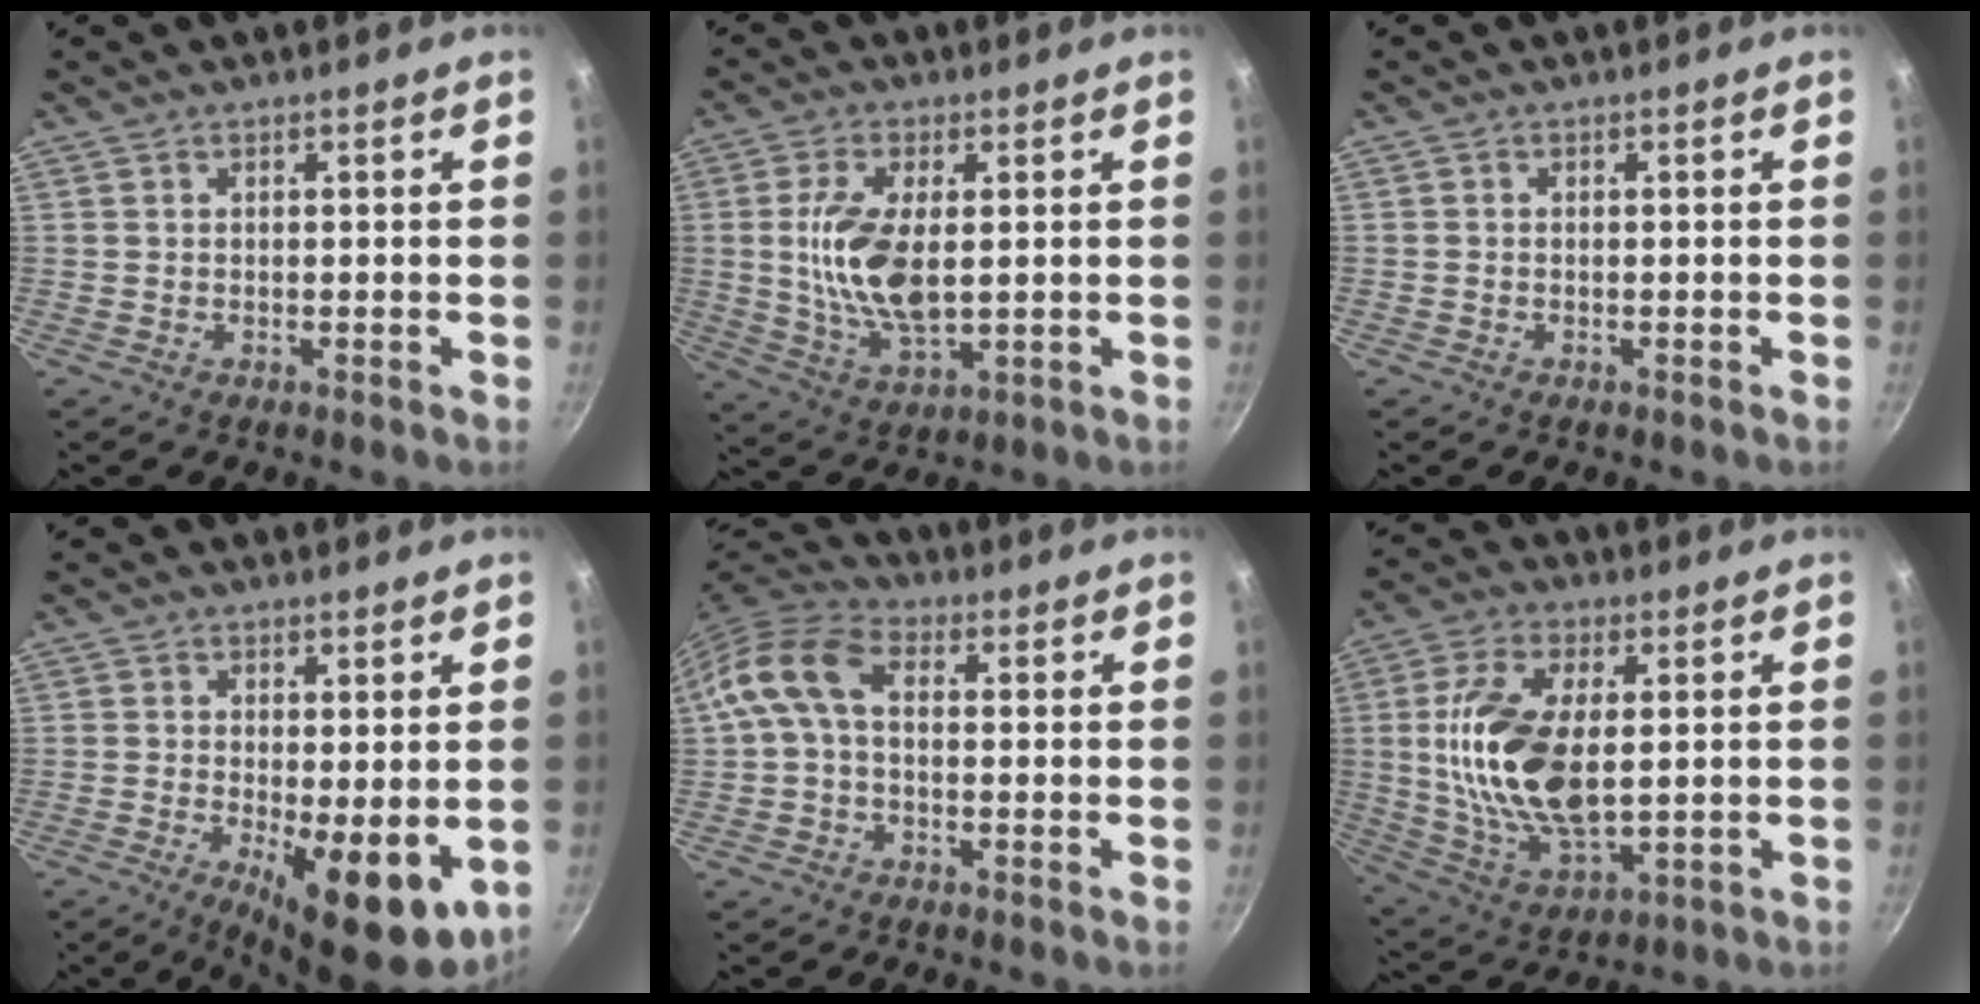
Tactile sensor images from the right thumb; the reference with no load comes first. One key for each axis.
{"total": 12.1, "fx": 0.8, "fy": 5.6, "fz": 10.7, "tx": -0.214, "ty": -0.015, "tz": 0.023}
{"total": 0.6, "fx": -0.3, "fy": 0.5, "fz": 0.0, "tx": -0.002, "ty": 0.004, "tz": -0.009}
{"total": 12.2, "fx": -3.0, "fy": 4.3, "fz": 11.0, "tx": -0.155, "ty": -0.025, "tz": -0.030}
{"total": 10.3, "fx": 0.7, "fy": 6.2, "fz": 8.2, "tx": -0.165, "ty": 0.030, "tz": 0.000}
{"total": 18.0, "fx": 1.5, "fy": 8.9, "fz": 15.5, "tx": -0.309, "ty": -0.012, "tz": 0.035}